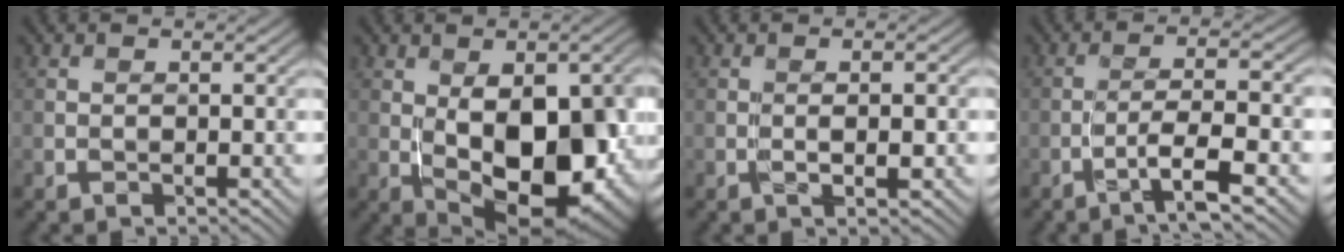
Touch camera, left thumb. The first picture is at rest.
{"total": 14.3, "force": [-1.4, 7.5, 12.2], "torque": [-0.176, -0.013, -0.011]}
{"total": 1.4, "force": [0.0, -0.1, 1.4], "torque": [-0.029, 0.000, 0.001]}
{"total": 5.2, "force": [-2.8, 0.1, 4.4], "torque": [-0.071, 0.014, -0.059]}